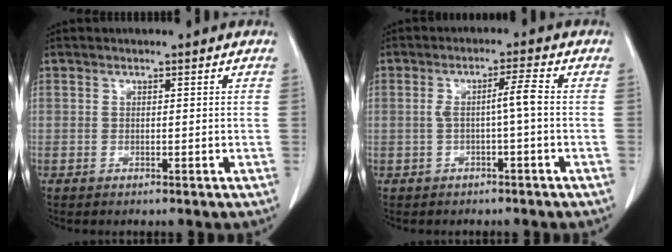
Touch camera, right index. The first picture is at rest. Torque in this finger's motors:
{"motor_torque": [0.45, -0.18, 0.17, 0.04]}